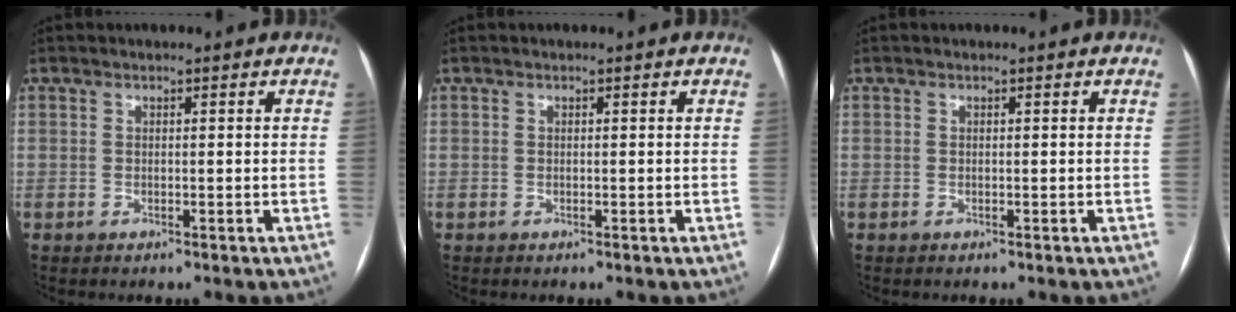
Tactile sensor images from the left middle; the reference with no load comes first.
{"total": 0.0}
{"total": 0.0}